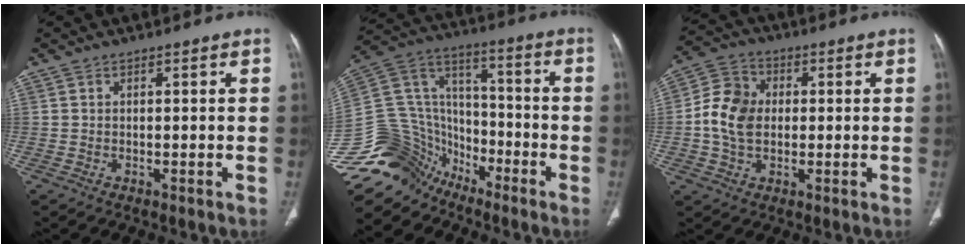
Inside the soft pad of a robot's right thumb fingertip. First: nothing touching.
{"total": 18.0, "force": [-14.1, 10.8, 2.9], "torque": [-0.057, 0.115, -0.263]}
{"total": 9.2, "force": [-0.2, 7.1, 5.8], "torque": [-0.101, 0.018, -0.011]}